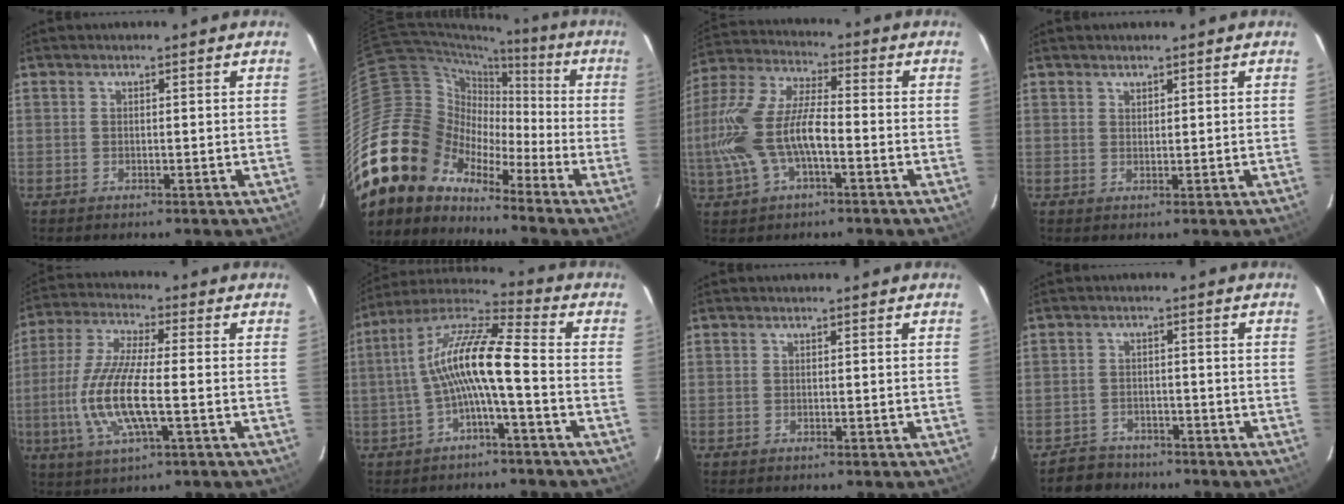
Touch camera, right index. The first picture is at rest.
{"total": 17.0, "force": [-12.4, 10.8, 4.2], "torque": [-0.095, 0.030, -0.240]}
{"total": 15.7, "force": [-4.0, 6.2, 13.9], "torque": [-0.291, 0.001, -0.074]}
{"total": 1.0, "force": [0.9, 0.5, 0.1], "torque": [-0.002, 0.002, 0.017]}
{"total": 13.7, "force": [-2.6, 3.1, 13.1], "torque": [-0.274, -0.008, -0.052]}
{"total": 11.6, "force": [-2.3, 1.4, 11.3], "torque": [-0.231, 0.023, -0.048]}
{"total": 0.0}
{"total": 5.2, "force": [-4.1, 3.2, -0.1], "torque": [-0.012, 0.021, -0.066]}